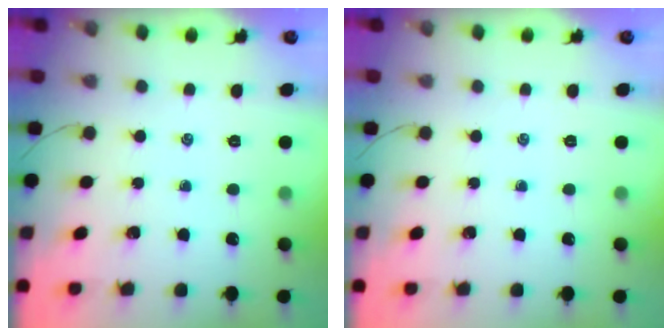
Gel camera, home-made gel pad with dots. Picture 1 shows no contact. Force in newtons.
{"total": 0.0}